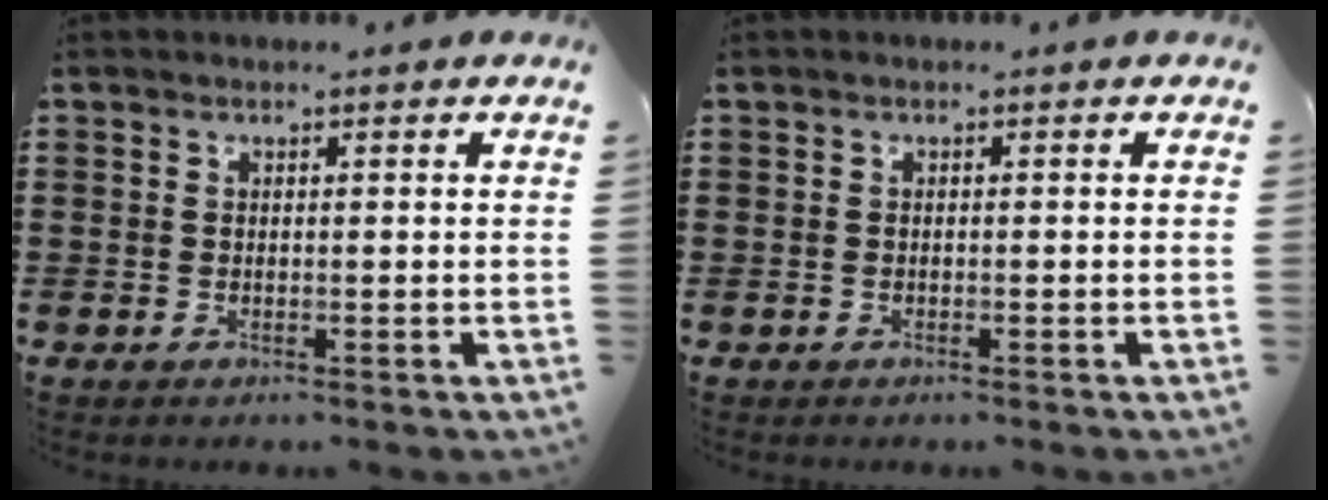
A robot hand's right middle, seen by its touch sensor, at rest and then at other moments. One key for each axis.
{"total": 0.0}